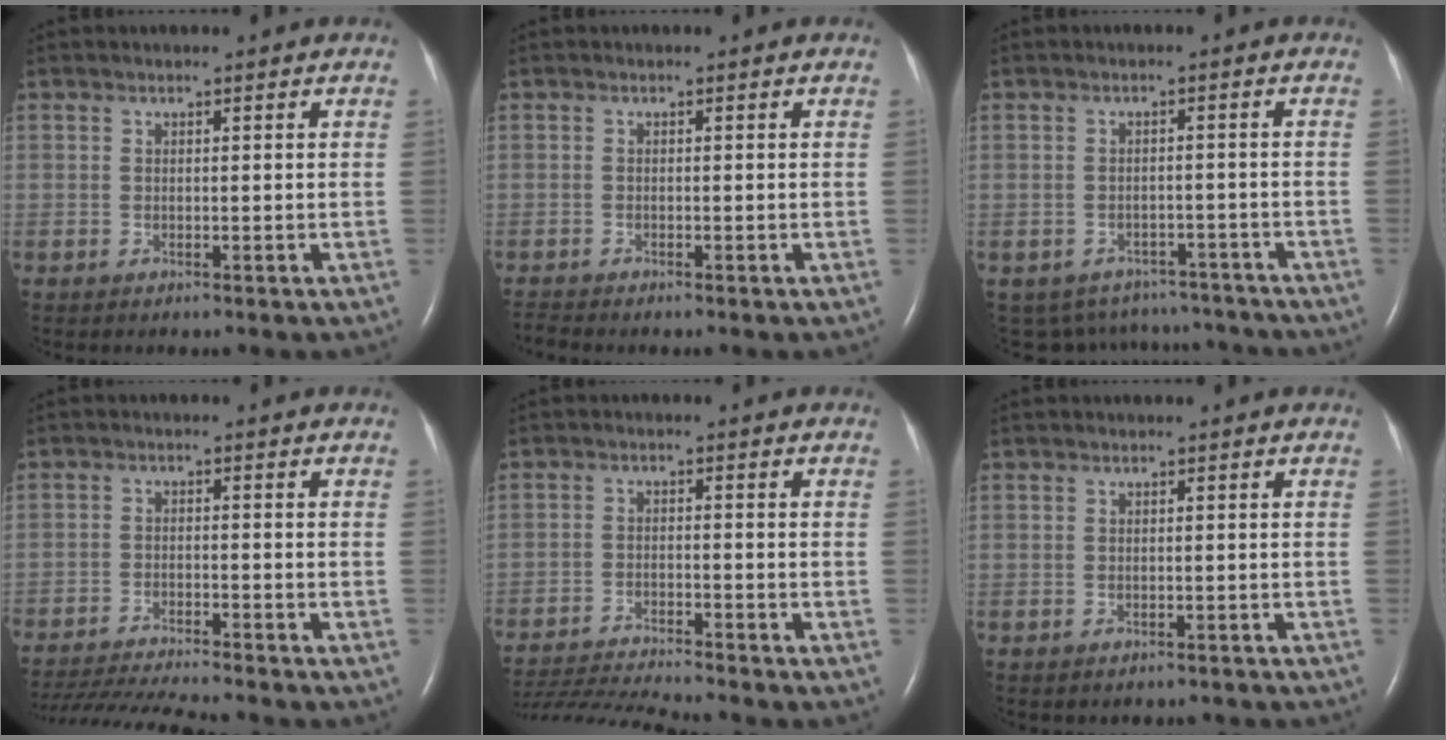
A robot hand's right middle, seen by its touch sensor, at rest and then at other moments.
{"total": 1.1, "force": [-1.1, -0.4, 0.1], "torque": [-0.010, -0.006, -0.022]}
{"total": 10.0, "force": [-9.1, 4.3, 0.6], "torque": [-0.014, 0.022, -0.104]}
{"total": 13.8, "force": [-12.7, 0.2, 5.4], "torque": [-0.092, -0.027, -0.199]}
{"total": 12.3, "force": [-11.6, -0.8, 3.8], "torque": [-0.062, -0.017, -0.191]}
{"total": 1.7, "force": [-1.5, 0.7, 0.3], "torque": [-0.008, -0.002, -0.018]}